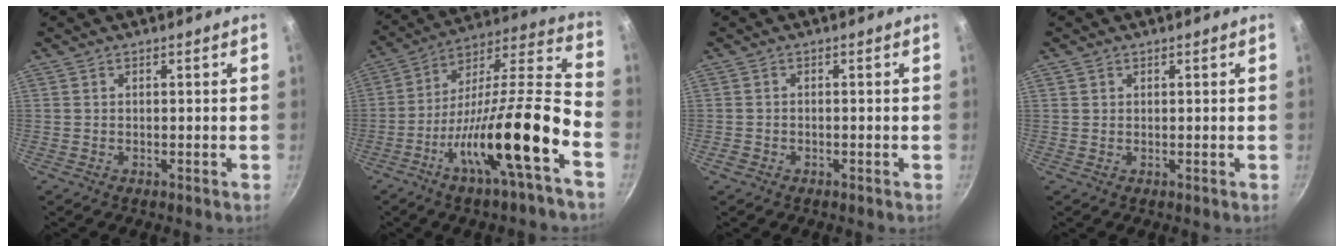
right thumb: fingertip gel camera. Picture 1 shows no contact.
{"total": 22.4, "force": [-9.6, 3.5, 19.9], "torque": [-0.301, 0.051, -0.173]}
{"total": 1.3, "force": [-0.8, 0.8, 0.5], "torque": [-0.017, 0.008, -0.013]}
{"total": 0.8, "force": [0.4, 0.7, 0.2], "torque": [-0.001, 0.002, 0.005]}